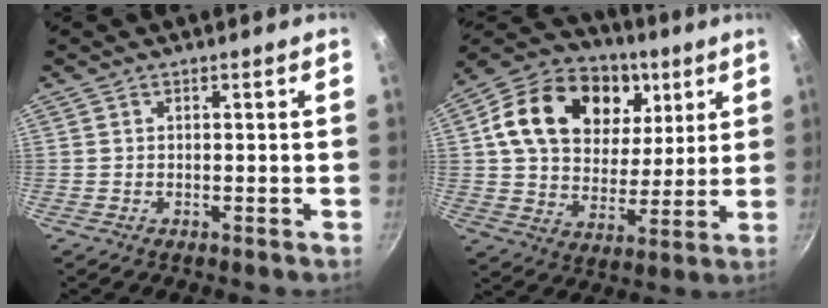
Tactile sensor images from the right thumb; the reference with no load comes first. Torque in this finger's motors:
{"motor_torque": [0.71, 0.99, 0.26, -0.03, 0.17]}